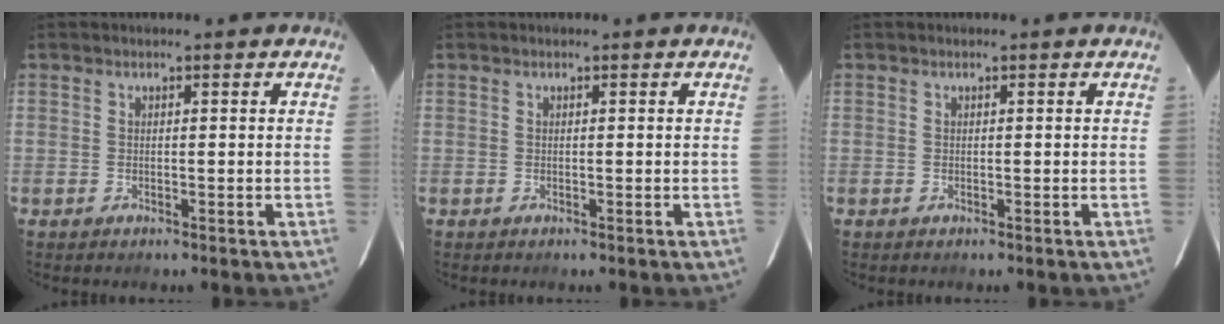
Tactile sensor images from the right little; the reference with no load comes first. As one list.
[{"total": 0.0}, {"total": 0.0}]